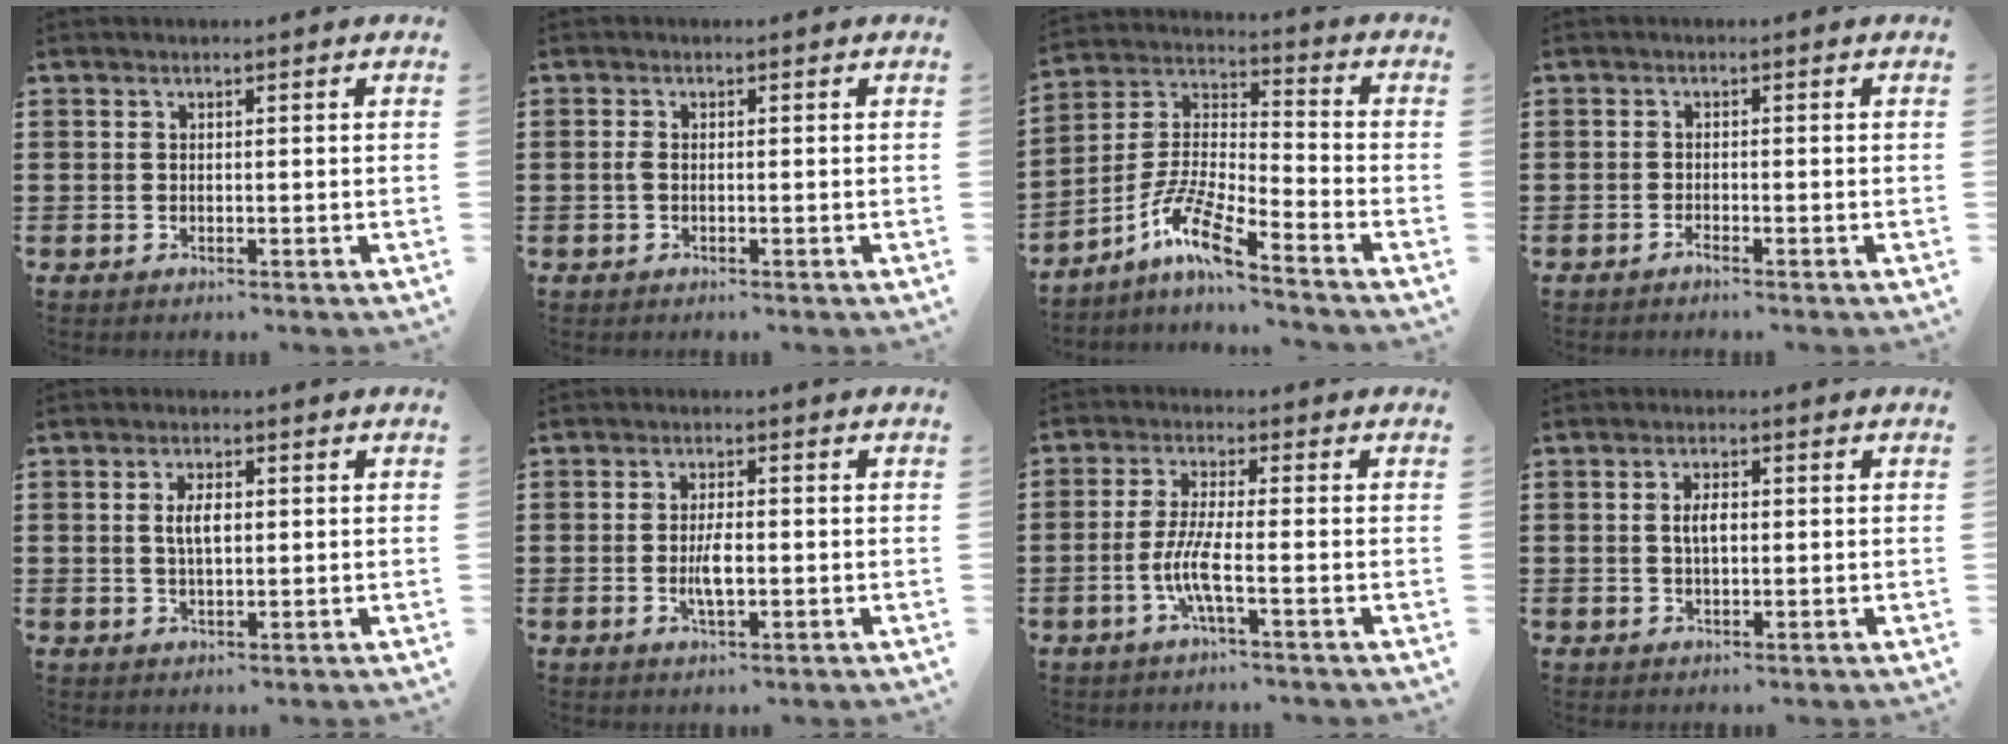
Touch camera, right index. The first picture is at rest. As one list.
[{"total": 1.0, "force": [-0.3, 0.3, 0.9], "torque": [-0.026, -0.005, -0.007]}, {"total": 9.2, "force": [-6.6, 1.4, 6.3], "torque": [-0.149, -0.013, -0.135]}, {"total": 1.0, "force": [-0.9, -0.1, 0.4], "torque": [-0.009, -0.003, -0.016]}, {"total": 3.6, "force": [0.4, 1.4, 3.3], "torque": [-0.066, 0.005, 0.005]}, {"total": 4.0, "force": [-0.6, 1.3, 3.7], "torque": [-0.074, -0.002, -0.013]}, {"total": 5.8, "force": [-2.0, 0.6, 5.4], "torque": [-0.128, -0.015, -0.049]}, {"total": 2.9, "force": [0.2, 1.1, 2.6], "torque": [-0.052, 0.004, 0.001]}]